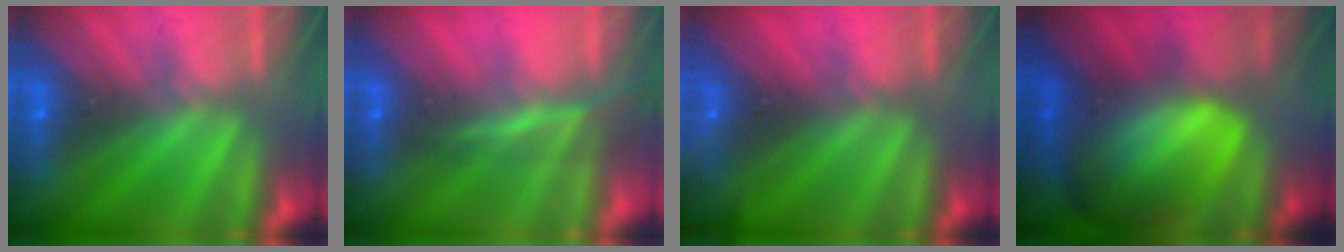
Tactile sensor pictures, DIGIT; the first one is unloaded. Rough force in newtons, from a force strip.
{"total": 4.8}
{"total": 2.4}
{"total": 7.5}